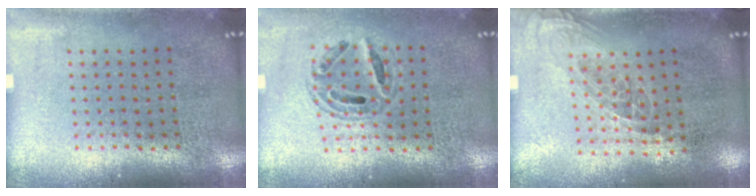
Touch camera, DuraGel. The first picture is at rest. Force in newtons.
{"total": 0.7, "press": 0.7, "slide": 0.2}
{"total": 1.2, "press": 0.9, "slide": 0.7}